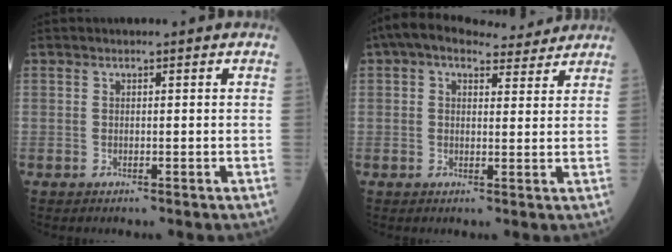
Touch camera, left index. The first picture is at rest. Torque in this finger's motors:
{"motor_torque": [0.70, -0.75, -0.07, 0.06]}